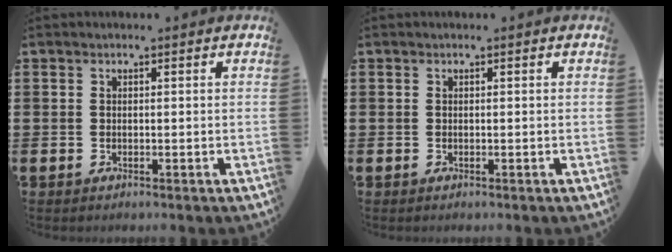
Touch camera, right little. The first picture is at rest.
{"total": 0.0}